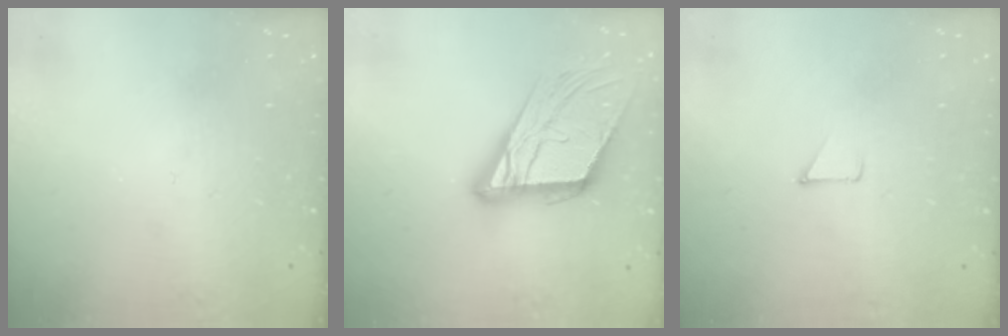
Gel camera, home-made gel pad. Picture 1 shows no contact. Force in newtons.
{"total": 18.4, "press": 18.1, "slide": 2.9}
{"total": 2.9, "press": 2.8, "slide": 0.3}